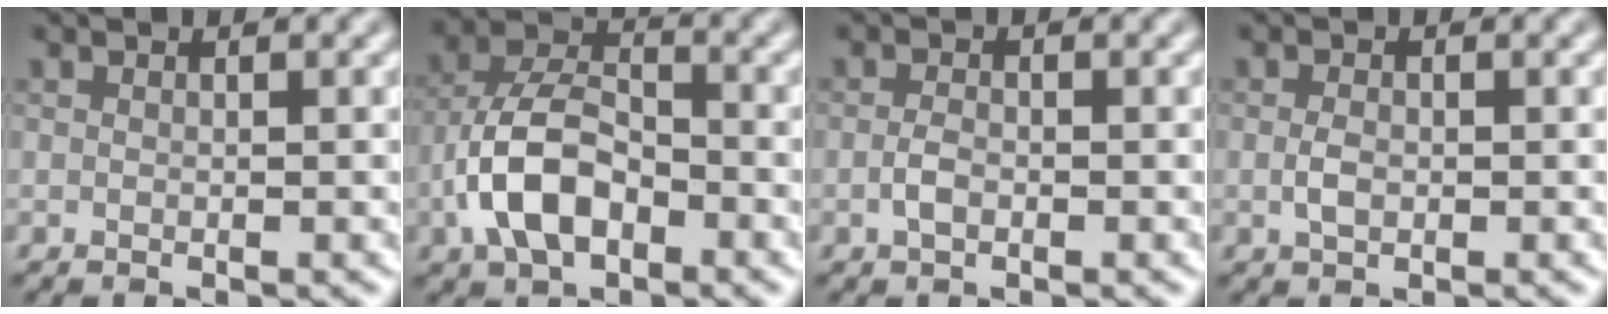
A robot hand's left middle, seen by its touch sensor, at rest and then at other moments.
{"total": 6.7, "force": [-2.6, 3.7, 4.9], "torque": [-0.095, 0.009, -0.055]}
{"total": 1.4, "force": [-0.5, 0.7, 1.1], "torque": [-0.023, 0.002, -0.013]}
{"total": 1.5, "force": [-0.2, 0.9, 1.2], "torque": [-0.025, 0.001, -0.006]}